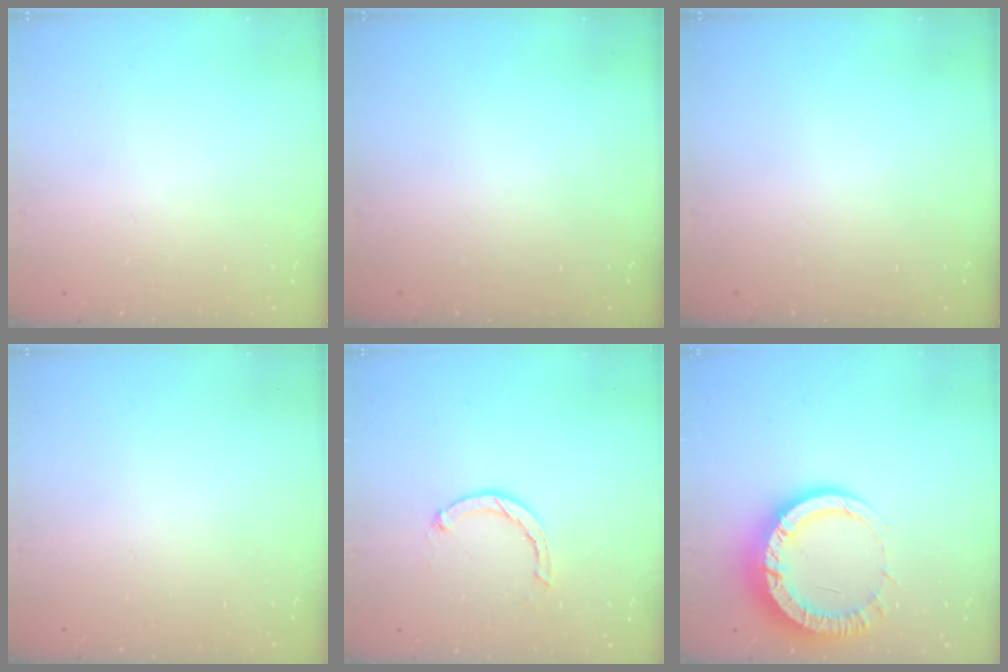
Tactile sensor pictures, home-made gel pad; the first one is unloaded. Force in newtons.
{"total": 0.0}
{"total": 0.0}
{"total": 2.4, "press": 2.4, "slide": 0.2}
{"total": 2.3, "press": 2.3, "slide": 0.3}
{"total": 12.4, "press": 12.4, "slide": 1.2}